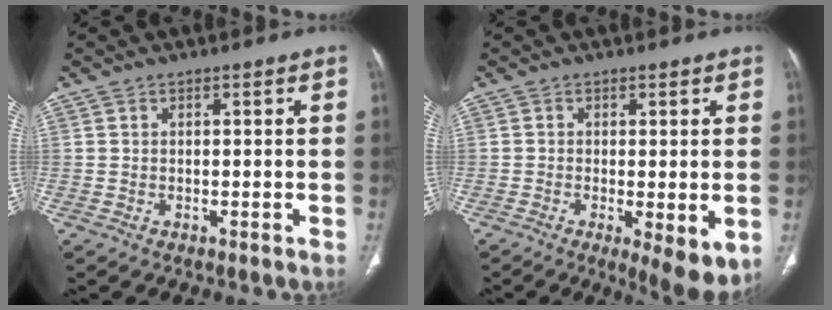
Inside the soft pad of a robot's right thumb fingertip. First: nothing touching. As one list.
[{"total": 7.6, "force": [-1.9, 2.3, 7.0], "torque": [-0.106, -0.023, -0.028]}]